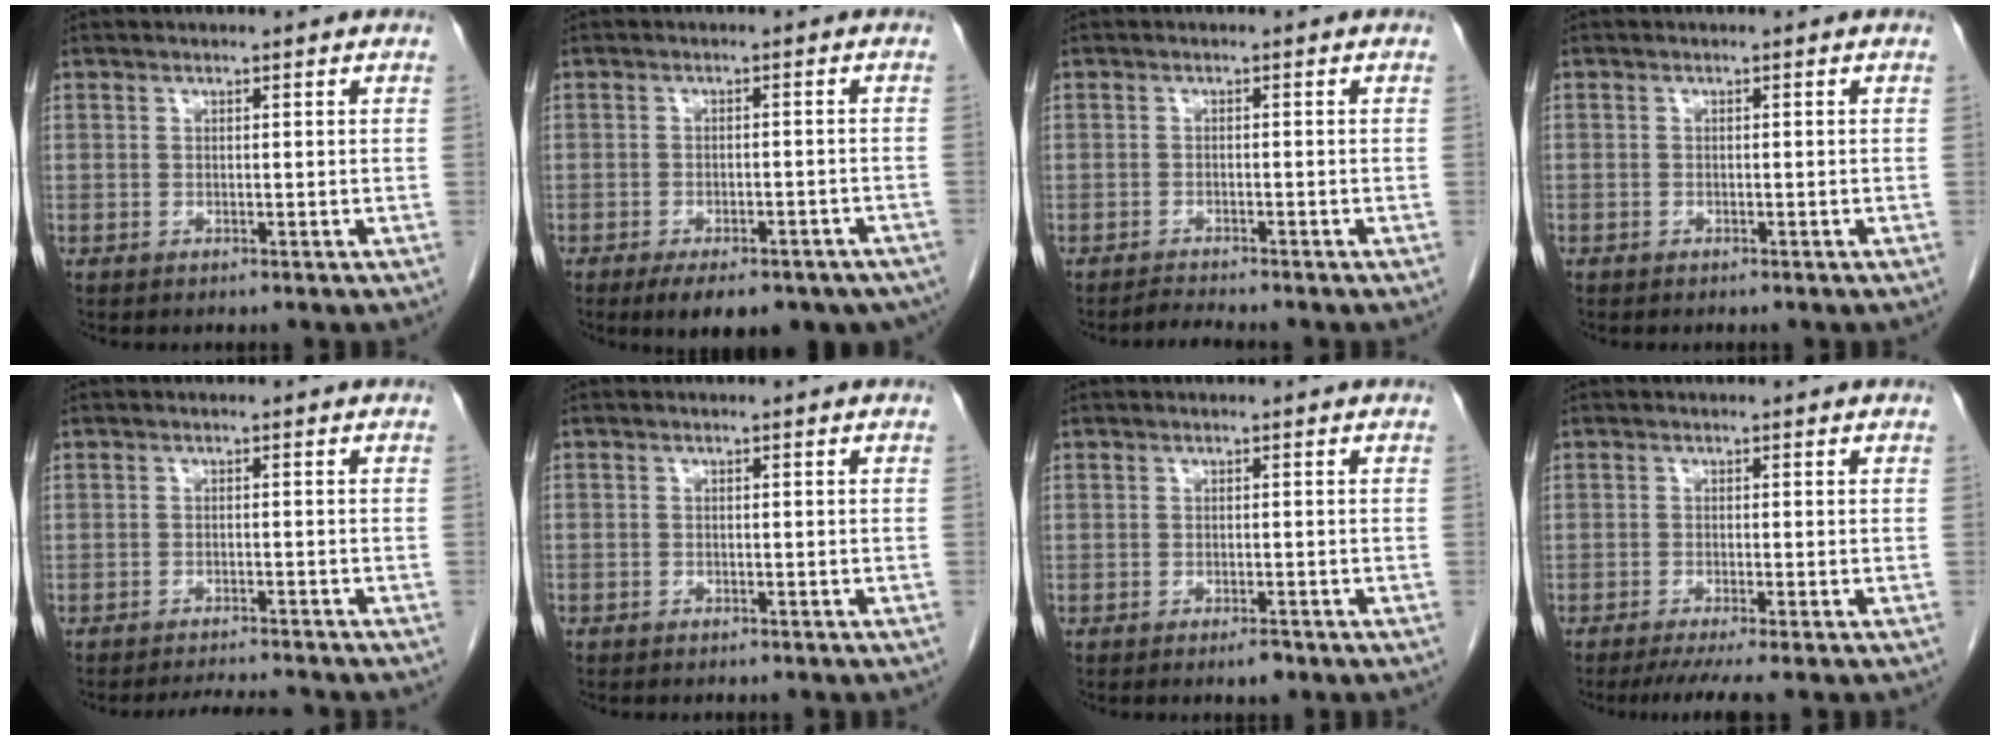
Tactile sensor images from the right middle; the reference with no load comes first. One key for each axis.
{"total": 15.1, "fx": -10.9, "fy": 6.3, "fz": 8.2, "tx": -0.096, "ty": -0.004, "tz": -0.130}
{"total": 1.9, "fx": -1.9, "fy": -0.4, "fz": 0.3, "tx": -0.011, "ty": -0.009, "tz": -0.033}
{"total": 0.5, "fx": -0.4, "fy": 0.3, "fz": 0.0, "tx": -0.006, "ty": 0.003, "tz": -0.009}
{"total": 4.6, "fx": -4.5, "fy": -0.1, "fz": 1.1, "tx": -0.015, "ty": -0.008, "tz": -0.067}
{"total": 0.9, "fx": -0.7, "fy": 0.5, "fz": 0.1, "tx": -0.007, "ty": 0.003, "tz": -0.013}
{"total": 1.6, "fx": -1.1, "fy": 0.4, "fz": 1.1, "tx": -0.018, "ty": -0.001, "tz": -0.015}
{"total": 4.6, "fx": -3.6, "fy": -0.4, "fz": 2.9, "tx": -0.036, "ty": -0.011, "tz": -0.058}